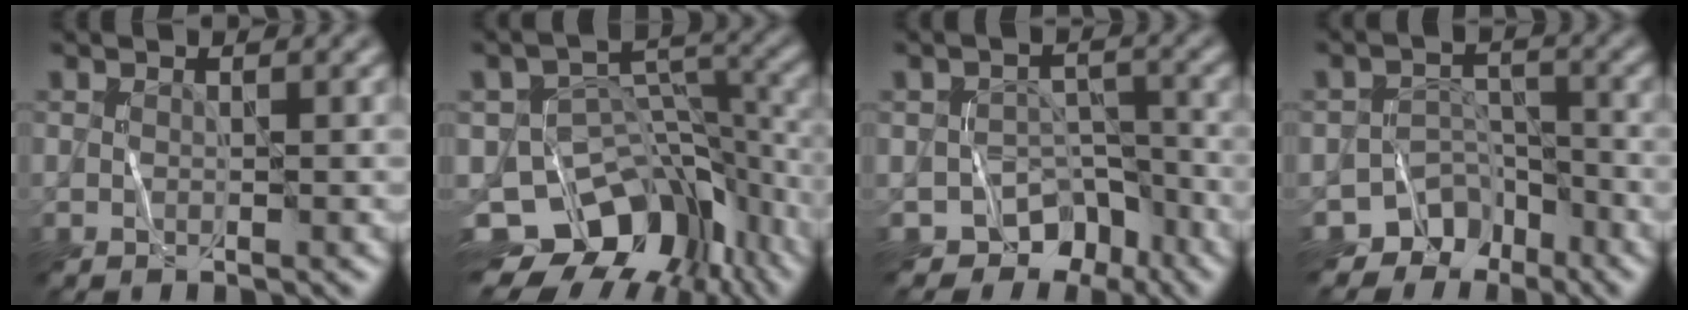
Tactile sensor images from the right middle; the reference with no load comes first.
{"total": 12.7, "force": [-7.5, 8.1, 6.2], "torque": [-0.102, 0.004, -0.106]}
{"total": 6.7, "force": [-5.3, 3.9, 1.1], "torque": [0.018, -0.003, -0.068]}
{"total": 5.3, "force": [-4.2, 3.3, 0.4], "torque": [0.013, -0.008, -0.057]}